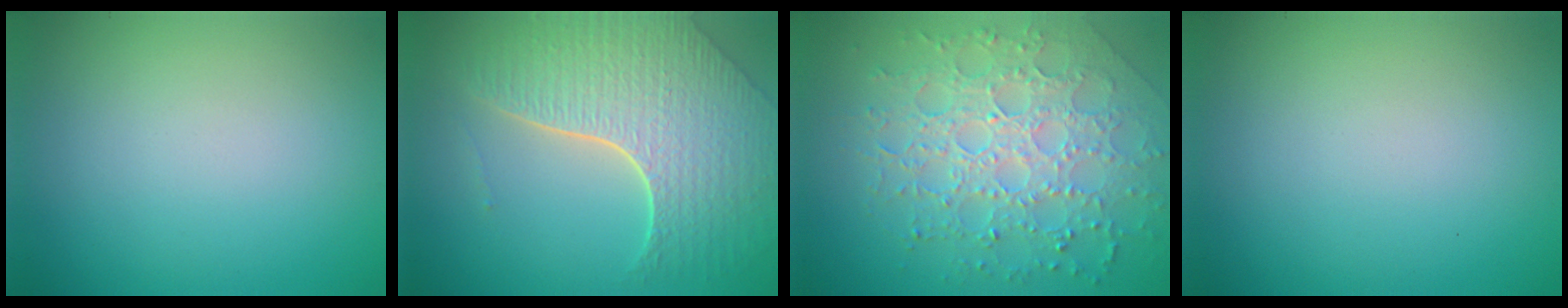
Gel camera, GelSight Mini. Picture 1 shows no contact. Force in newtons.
{"total": 7.8, "press": 5.6, "slide": 5.4}
{"total": 7.5, "press": 5.4, "slide": 5.3}
{"total": 0.0}